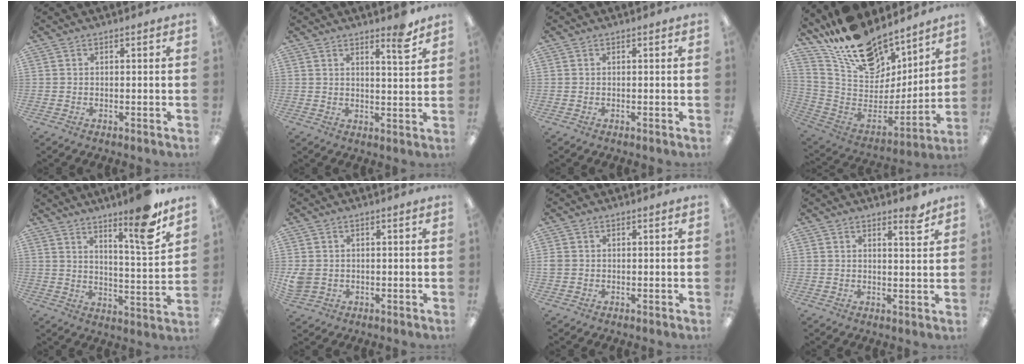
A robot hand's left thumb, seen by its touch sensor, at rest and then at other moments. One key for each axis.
{"total": 5.8, "fx": 4.4, "fy": 0.7, "fz": 3.6, "tx": -0.043, "ty": -0.033, "tz": 0.066}
{"total": 0.0}
{"total": 19.3, "fx": 15.5, "fy": 8.8, "fz": 7.4, "tx": -0.153, "ty": -0.118, "tz": 0.284}
{"total": 13.0, "fx": 9.8, "fy": 1.1, "fz": 8.4, "tx": -0.117, "ty": -0.070, "tz": 0.153}
{"total": 3.4, "fx": 0.3, "fy": 2.9, "fz": 1.7, "tx": -0.031, "ty": 0.000, "tz": 0.004}
{"total": 1.2, "fx": 0.0, "fy": 1.1, "fz": 0.5, "tx": -0.011, "ty": 0.004, "tz": 0.000}
{"total": 3.9, "fx": 3.2, "fy": 0.6, "fz": 2.1, "tx": -0.016, "ty": -0.025, "tz": 0.050}